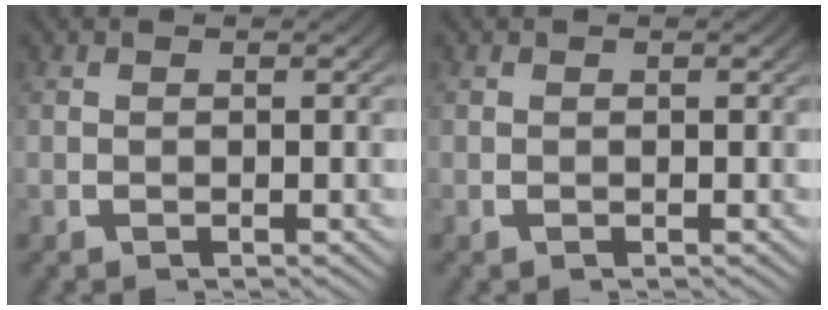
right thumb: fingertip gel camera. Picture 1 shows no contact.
{"total": 0.0}